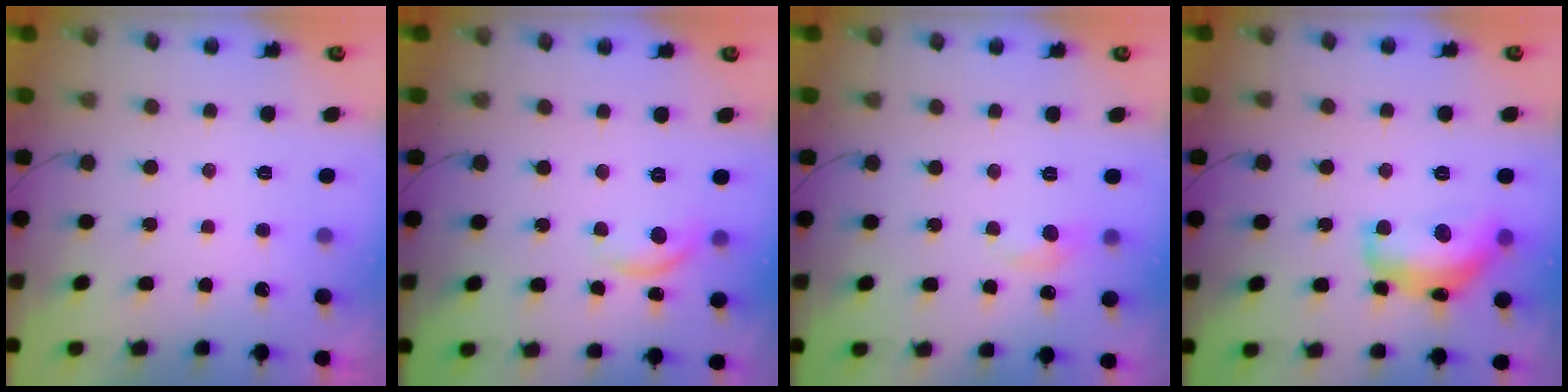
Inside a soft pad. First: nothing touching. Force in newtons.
{"total": 8.3, "press": 8.3, "slide": 0.5}
{"total": 6.4, "press": 6.4, "slide": 0.9}
{"total": 15.4, "press": 15.4, "slide": 0.7}